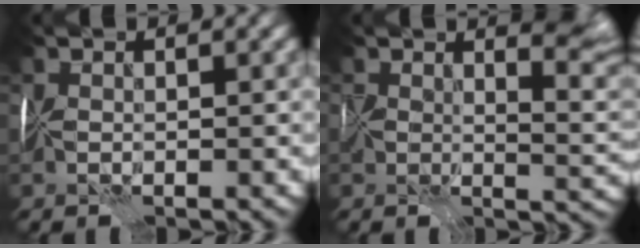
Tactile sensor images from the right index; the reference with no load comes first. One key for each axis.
{"total": 4.3, "fx": 2.5, "fy": 0.9, "fz": 3.4, "tx": -0.042, "ty": -0.009, "tz": 0.043}